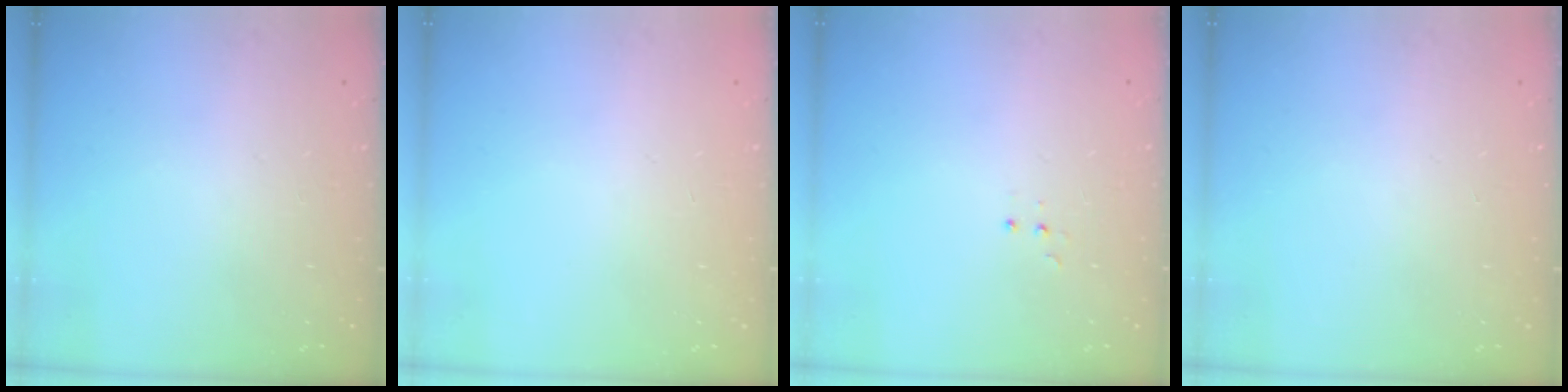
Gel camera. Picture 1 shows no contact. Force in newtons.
{"total": 0.0}
{"total": 3.4, "press": 3.3, "slide": 0.7}
{"total": 0.0}